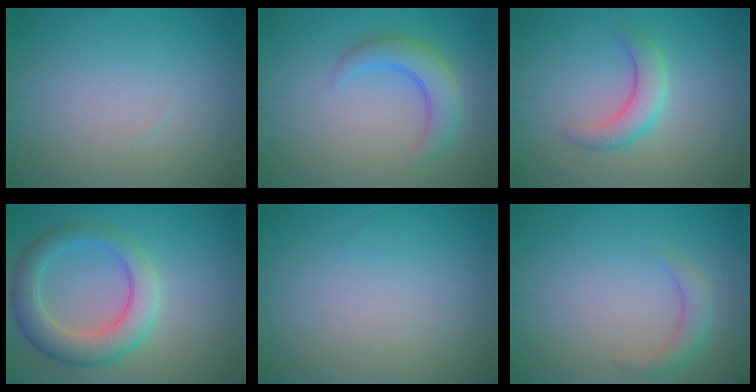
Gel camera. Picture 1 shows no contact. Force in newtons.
{"total": 3.7, "press": 3.7, "slide": 0.1}
{"total": 2.9, "press": 2.9, "slide": 0.2}
{"total": 5.5, "press": 5.5, "slide": 0.3}
{"total": 0.0}
{"total": 2.2, "press": 2.2, "slide": 0.1}